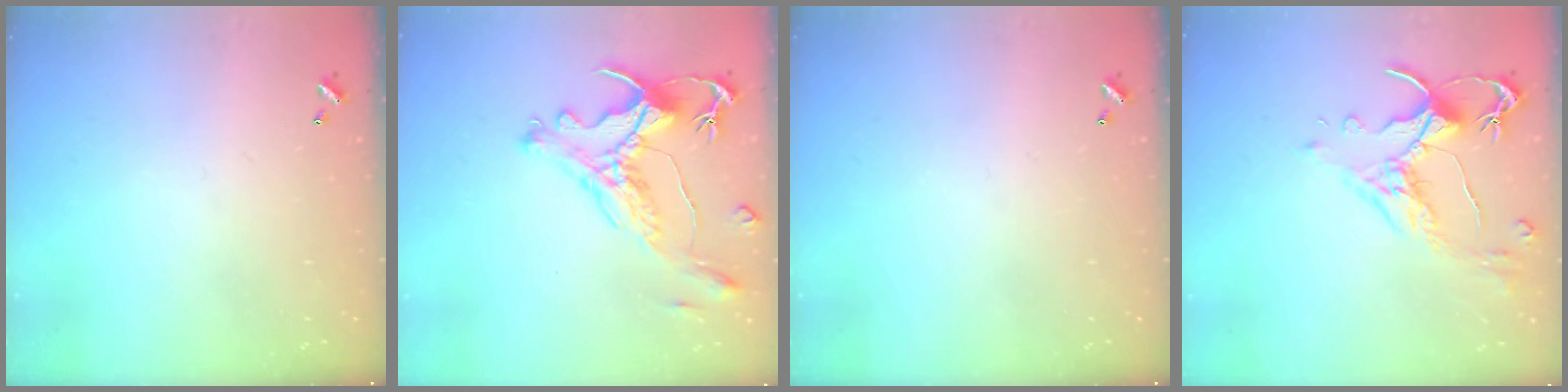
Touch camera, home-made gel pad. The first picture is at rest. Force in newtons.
{"total": 1.9, "press": 1.4, "slide": 1.2}
{"total": 0.0}
{"total": 2.5, "press": 2.1, "slide": 1.3}